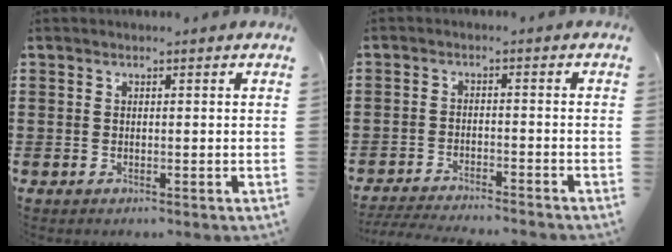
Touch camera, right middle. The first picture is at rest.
{"total": 3.6, "force": [-3.5, -0.1, 0.6], "torque": [-0.018, -0.005, -0.075]}